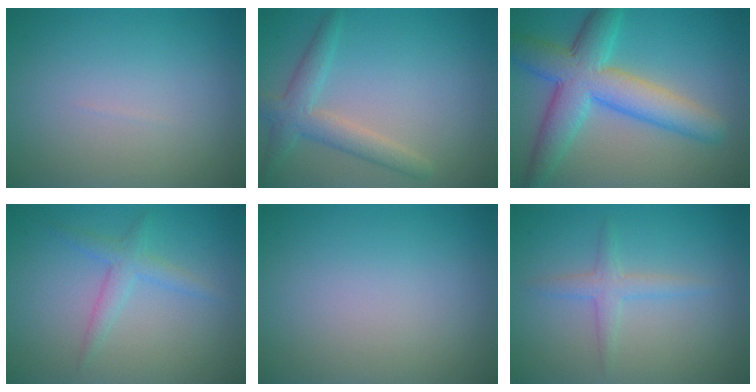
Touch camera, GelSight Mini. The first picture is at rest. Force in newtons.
{"total": 3.3, "press": 3.3, "slide": 0.1}
{"total": 7.8, "press": 7.8, "slide": 0.2}
{"total": 1.3, "press": 1.3, "slide": 0.1}
{"total": 0.0}
{"total": 1.9, "press": 1.9, "slide": 0.1}